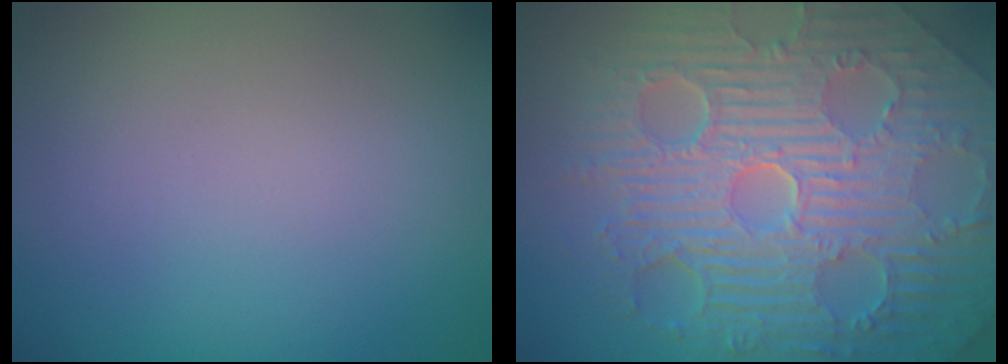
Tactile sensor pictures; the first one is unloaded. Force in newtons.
{"total": 11.2, "press": 7.4, "slide": 8.5}